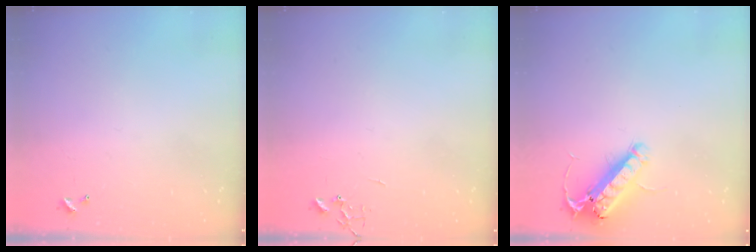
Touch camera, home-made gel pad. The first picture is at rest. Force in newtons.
{"total": 0.0}
{"total": 15.2, "press": 15.0, "slide": 2.7}